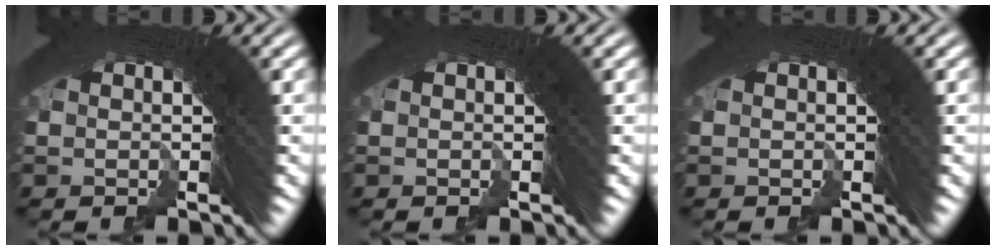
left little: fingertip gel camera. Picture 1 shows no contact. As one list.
[{"total": 0.0}, {"total": 0.0}]